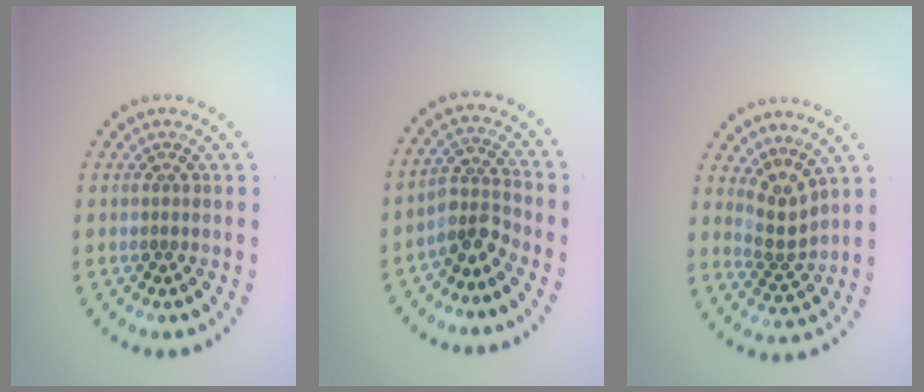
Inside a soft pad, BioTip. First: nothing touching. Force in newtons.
{"total": 3.1, "press": 2.2, "slide": 2.1}
{"total": 2.7, "press": 1.9, "slide": 1.9}